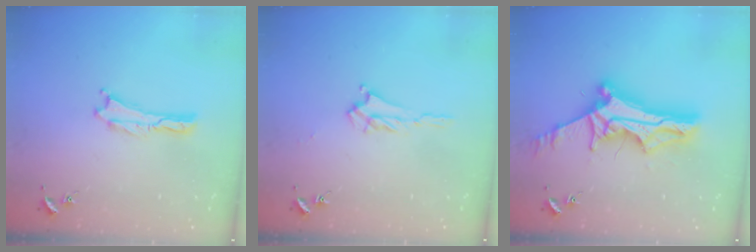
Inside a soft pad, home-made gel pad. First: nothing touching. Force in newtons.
{"total": 2.4, "press": 2.4, "slide": 0.4}
{"total": 12.6, "press": 12.6, "slide": 1.0}